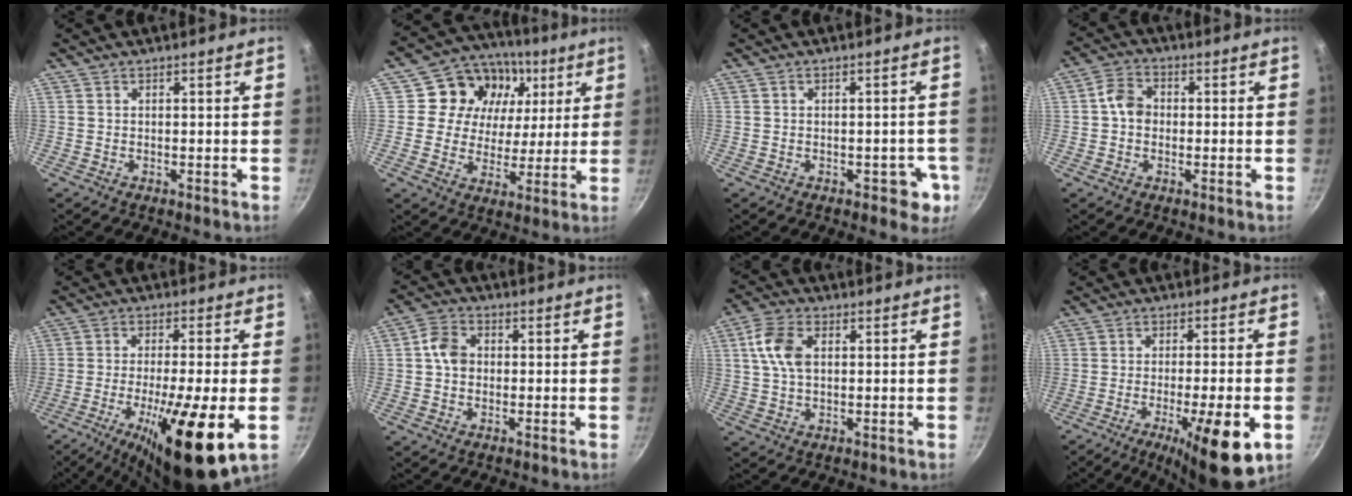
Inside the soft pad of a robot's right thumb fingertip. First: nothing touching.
{"total": 15.5, "force": [4.8, 13.2, 6.6], "torque": [-0.084, -0.008, 0.066]}
{"total": 4.5, "force": [-1.5, 2.9, 3.0], "torque": [0.001, 0.015, -0.010]}
{"total": 5.2, "force": [0.0, 4.2, 3.1], "torque": [-0.041, 0.019, -0.011]}
{"total": 18.2, "force": [-5.7, 3.7, 16.8], "torque": [-0.276, 0.001, -0.091]}
{"total": 5.4, "force": [0.2, 4.3, 3.3], "torque": [-0.047, 0.017, -0.006]}
{"total": 8.0, "force": [1.8, 4.9, 6.1], "torque": [-0.112, 0.009, 0.030]}
{"total": 15.1, "force": [-5.8, 3.5, 13.5], "torque": [-0.194, 0.009, -0.080]}